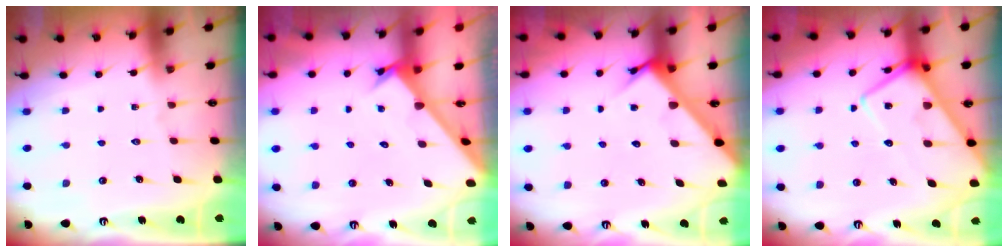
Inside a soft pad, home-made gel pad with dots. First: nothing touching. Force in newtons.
{"total": 2.4, "press": 2.4, "slide": 0.2}
{"total": 3.9, "press": 3.9, "slide": 0.4}
{"total": 13.1, "press": 13.0, "slide": 1.4}